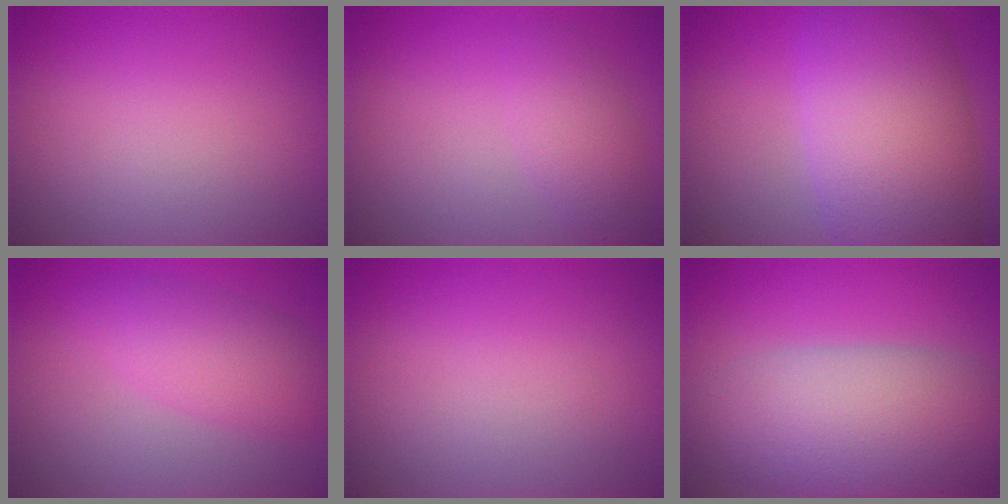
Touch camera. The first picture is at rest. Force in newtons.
{"total": 2.6, "press": 2.6, "slide": 0.2}
{"total": 11.3, "press": 11.3, "slide": 0.5}
{"total": 3.9, "press": 3.9, "slide": 0.1}
{"total": 0.0}
{"total": 9.8, "press": 9.8, "slide": 0.6}